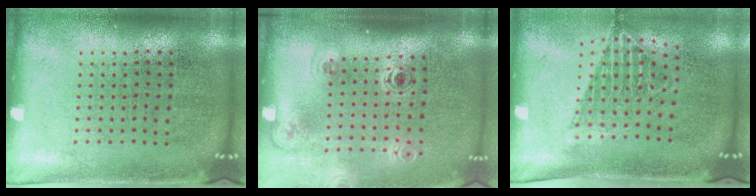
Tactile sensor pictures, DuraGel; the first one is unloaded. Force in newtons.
{"total": 1.8, "press": 1.2, "slide": 1.3}
{"total": 1.5, "press": 1.1, "slide": 0.9}